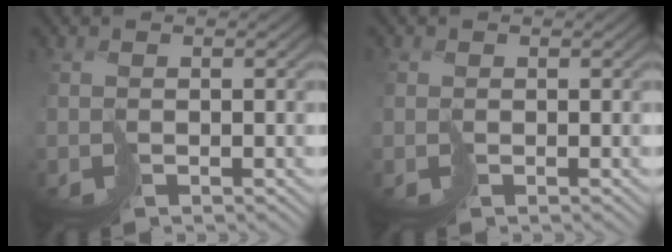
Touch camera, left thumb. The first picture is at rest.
{"total": 0.8, "force": [0.3, 0.7, -0.3], "torque": [0.007, -0.002, -0.001]}